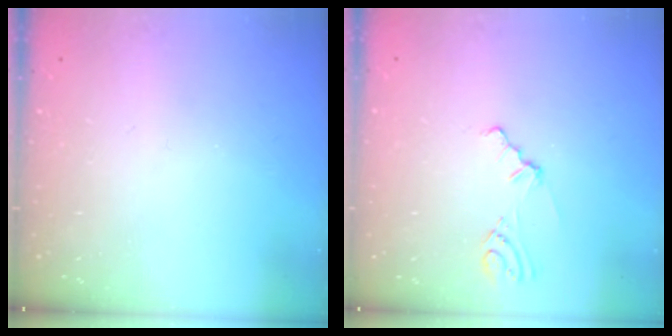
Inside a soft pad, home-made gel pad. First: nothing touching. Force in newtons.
{"total": 2.1, "press": 2.0, "slide": 0.7}